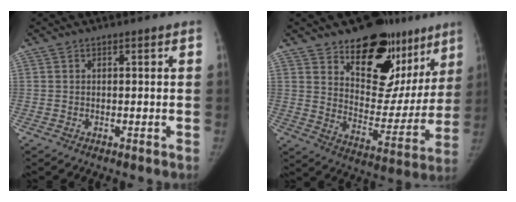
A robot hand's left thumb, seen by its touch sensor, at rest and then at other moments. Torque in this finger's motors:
{"motor_torque": [1.07, -0.31, 1.11, -1.15, 0.32]}